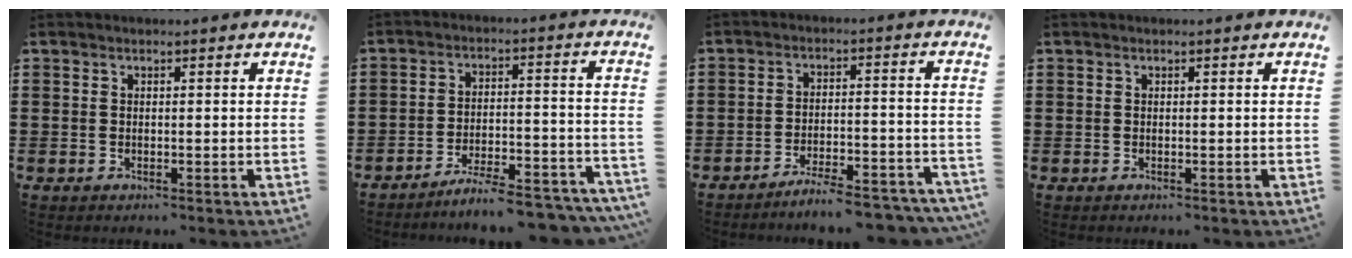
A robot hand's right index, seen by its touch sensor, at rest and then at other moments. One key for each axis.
{"total": 6.5, "fx": -6.1, "fy": 0.1, "fz": 2.3, "tx": -0.032, "ty": 0.004, "tz": -0.115}
{"total": 5.7, "fx": -5.4, "fy": 0.0, "fz": 1.8, "tx": -0.028, "ty": -0.001, "tz": -0.101}
{"total": 0.0}